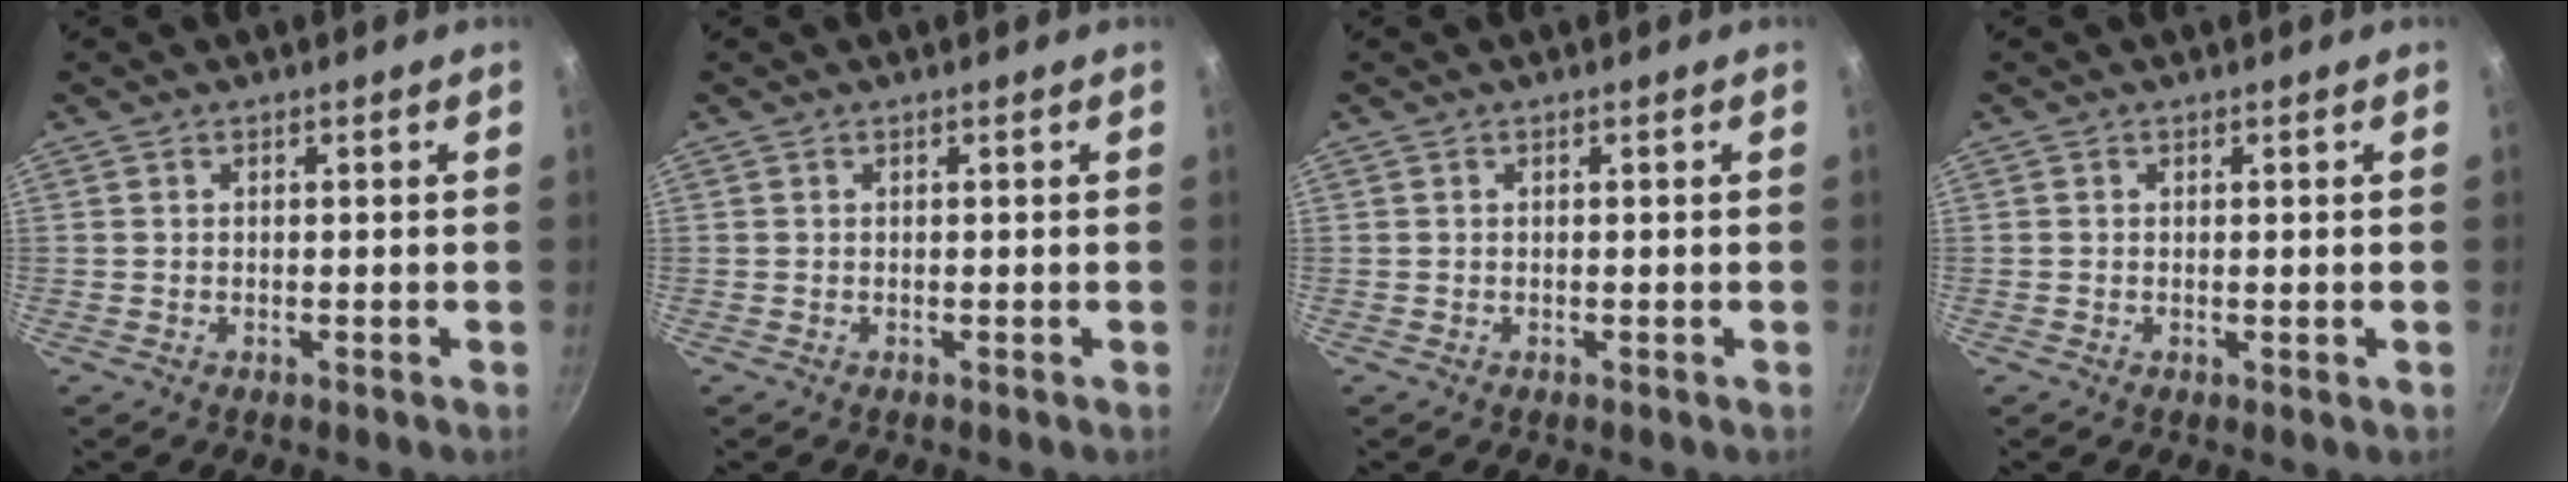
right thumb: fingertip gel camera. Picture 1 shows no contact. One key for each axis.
{"total": 0.0}
{"total": 0.0}
{"total": 0.5, "fx": 0.0, "fy": 0.1, "fz": 0.5, "tx": -0.007, "ty": -0.001, "tz": 0.000}